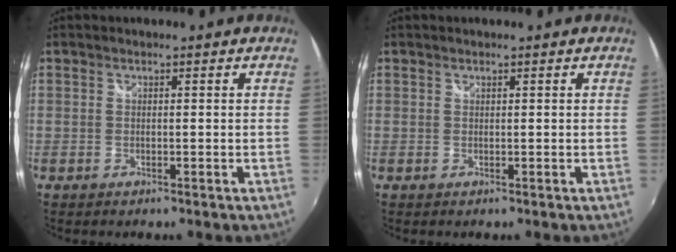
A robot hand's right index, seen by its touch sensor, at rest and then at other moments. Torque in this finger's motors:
{"motor_torque": [-0.05, -0.14, 0.04, 0.01]}